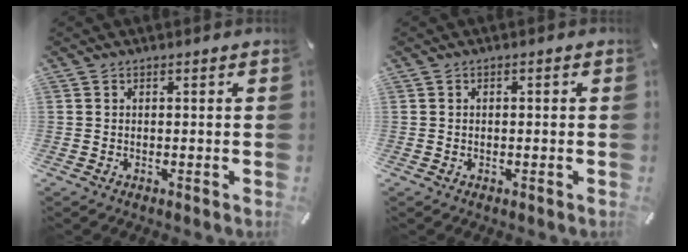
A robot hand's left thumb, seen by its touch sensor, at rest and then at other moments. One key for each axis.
{"total": 0.7, "fx": -0.2, "fy": 0.4, "fz": 0.5, "tx": -0.011, "ty": 0.000, "tz": -0.005}